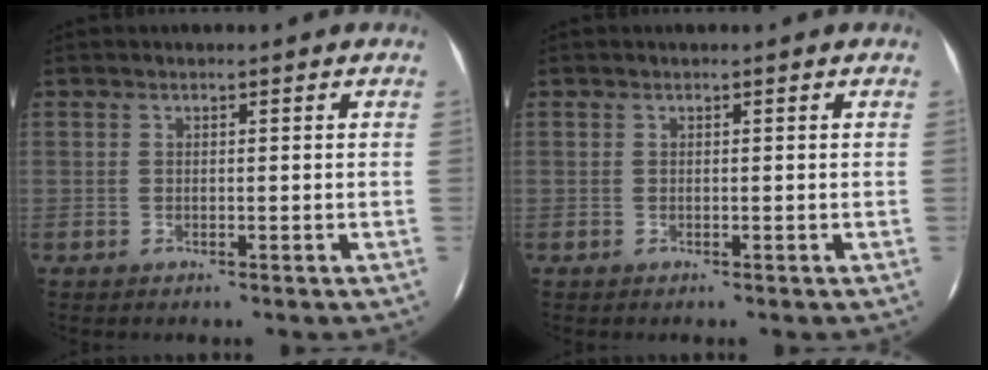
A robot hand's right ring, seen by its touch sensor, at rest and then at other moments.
{"total": 0.0}